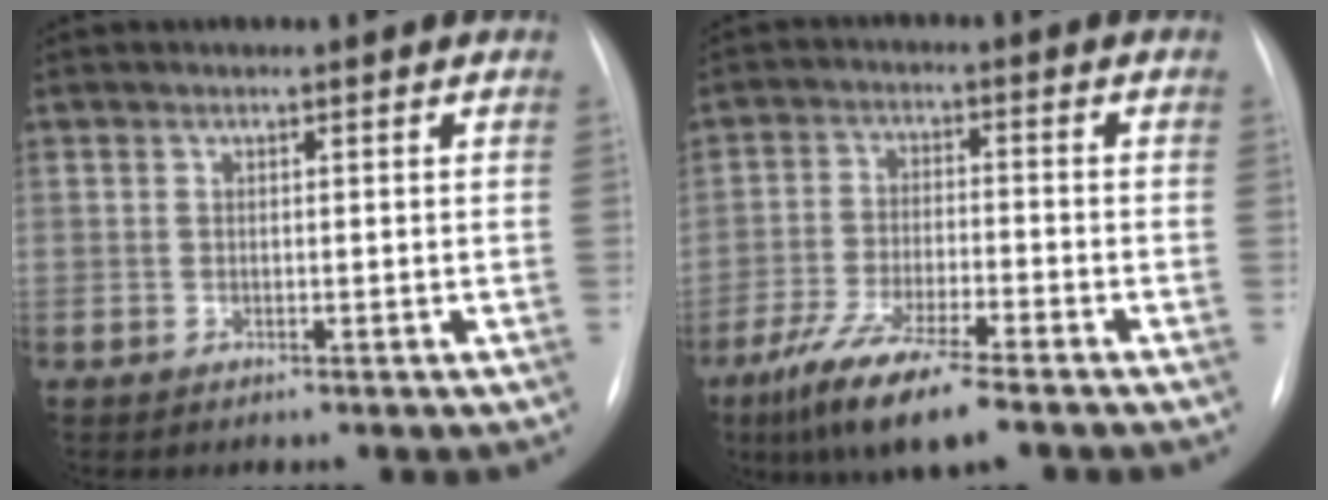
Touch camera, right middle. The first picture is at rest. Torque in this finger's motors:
{"motor_torque": [1.35, -0.79, 0.44, 0.18]}